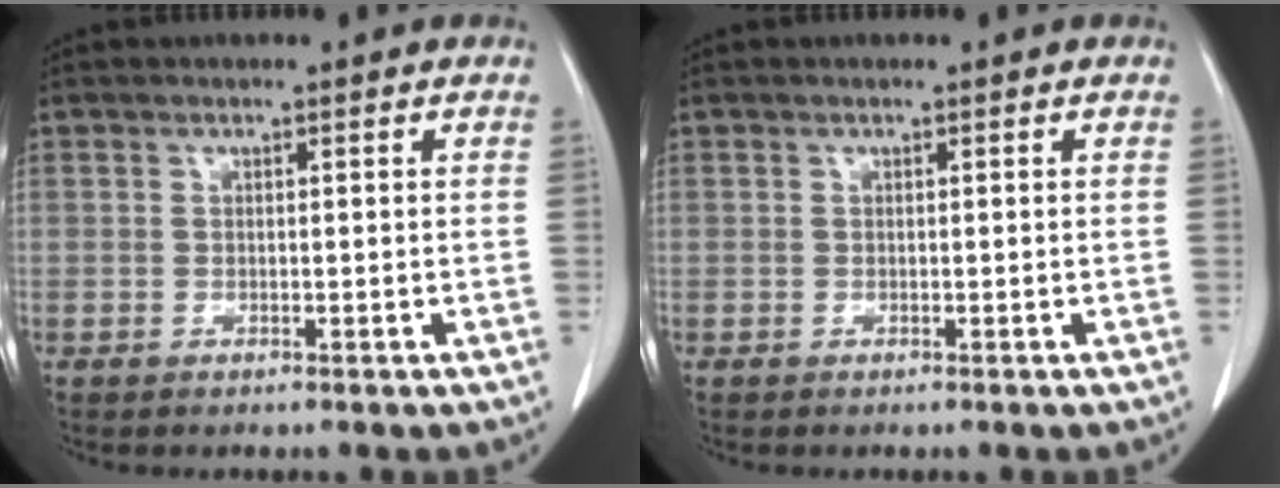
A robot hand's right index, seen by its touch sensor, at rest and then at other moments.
{"total": 0.0}